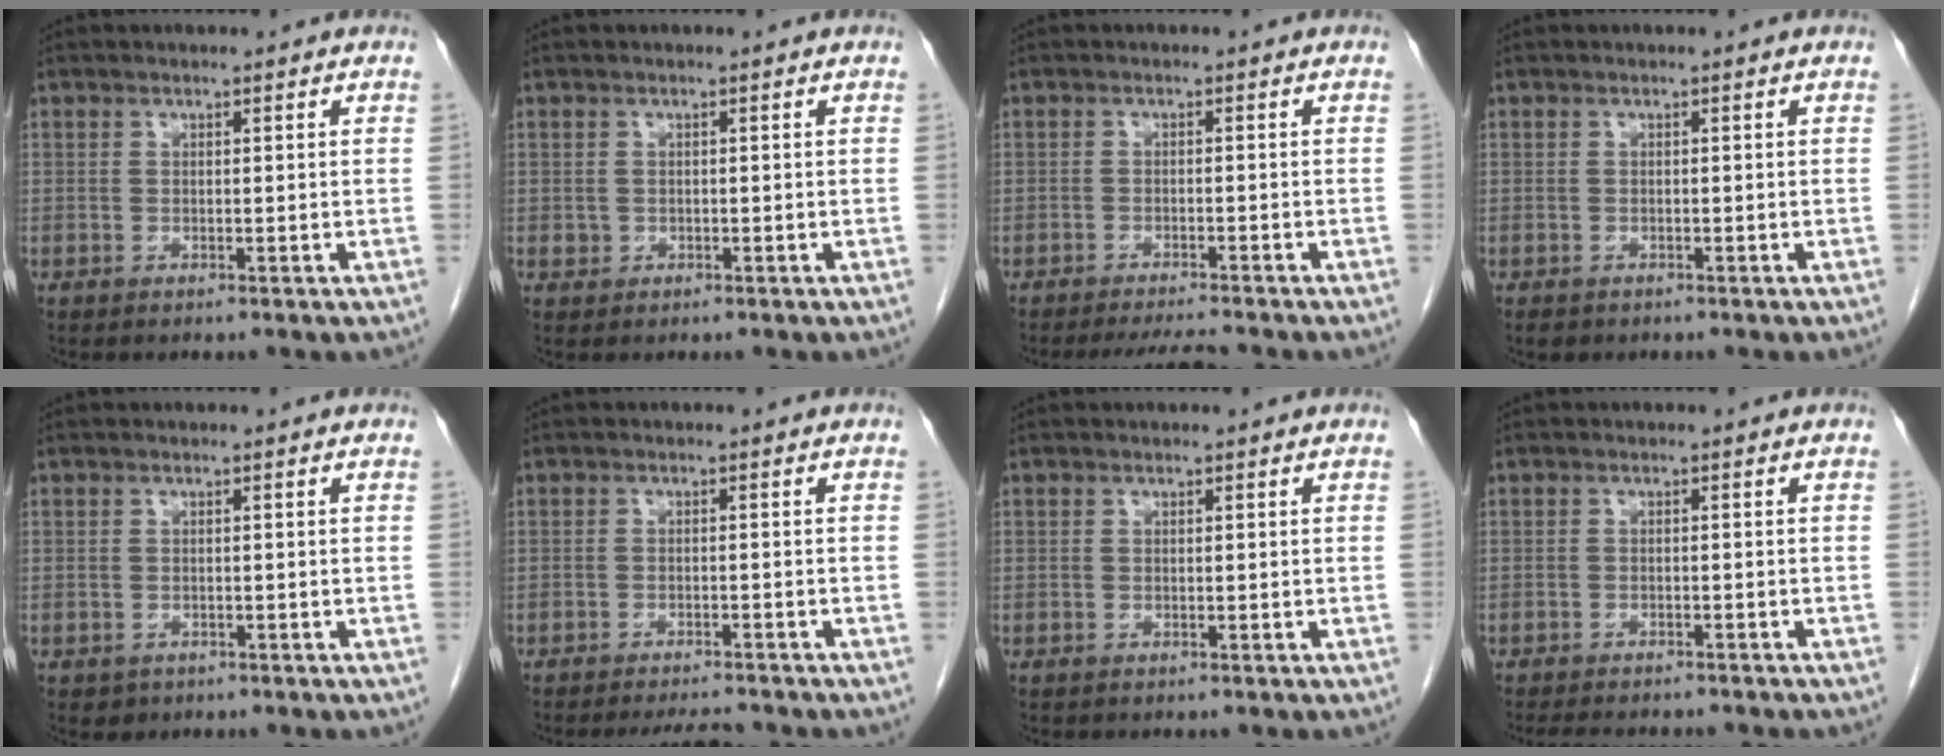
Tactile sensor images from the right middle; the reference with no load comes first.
{"total": 0.7, "force": [-0.1, 0.7, 0.2], "torque": [-0.002, 0.002, 0.001]}
{"total": 4.4, "force": [-4.1, -0.2, 1.5], "torque": [-0.022, -0.014, -0.065]}
{"total": 1.1, "force": [-0.8, 0.7, 0.3], "torque": [-0.009, 0.001, -0.008]}
{"total": 1.4, "force": [-0.7, 1.2, 0.2], "torque": [-0.004, 0.004, -0.004]}
{"total": 4.5, "force": [-4.3, 0.5, 1.2], "torque": [-0.019, -0.010, -0.065]}
{"total": 0.0}
{"total": 9.2, "force": [-8.2, 2.0, 3.7], "torque": [-0.050, -0.005, -0.103]}